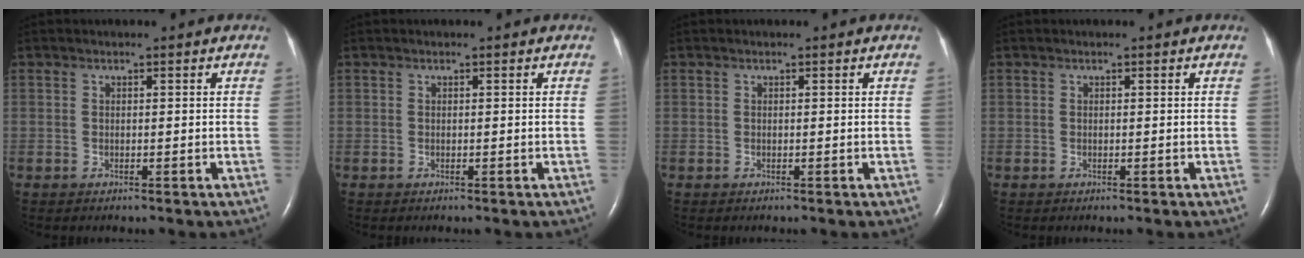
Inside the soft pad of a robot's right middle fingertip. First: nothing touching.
{"total": 0.0}
{"total": 0.0}
{"total": 0.0}